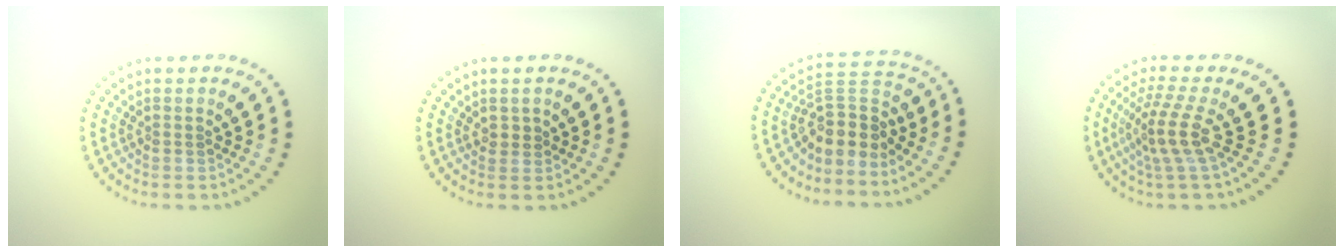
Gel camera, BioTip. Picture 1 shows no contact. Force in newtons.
{"total": 0.6, "press": 0.5, "slide": 0.3}
{"total": 3.8, "press": 2.9, "slide": 2.4}
{"total": 3.8, "press": 2.8, "slide": 2.6}